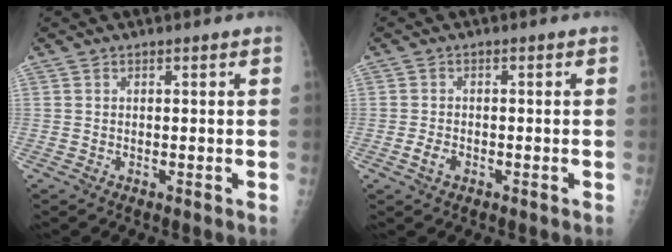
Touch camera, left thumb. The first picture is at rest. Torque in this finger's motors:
{"motor_torque": [-0.35, 0.27, 0.32, 0.12, 0.02]}